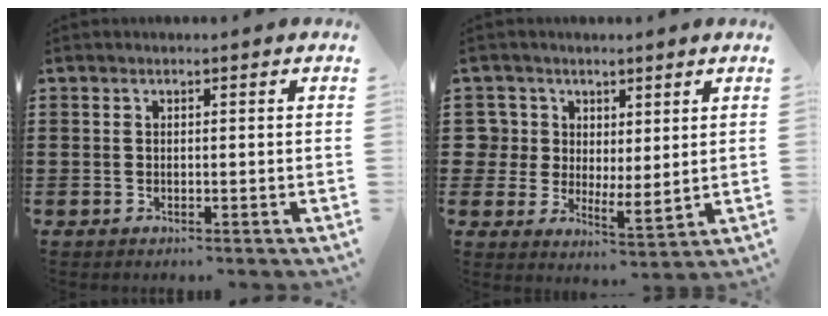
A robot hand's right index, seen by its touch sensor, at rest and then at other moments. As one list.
[{"total": 4.4, "force": [2.5, 3.6, 0.4], "torque": [-0.024, 0.007, 0.047]}]